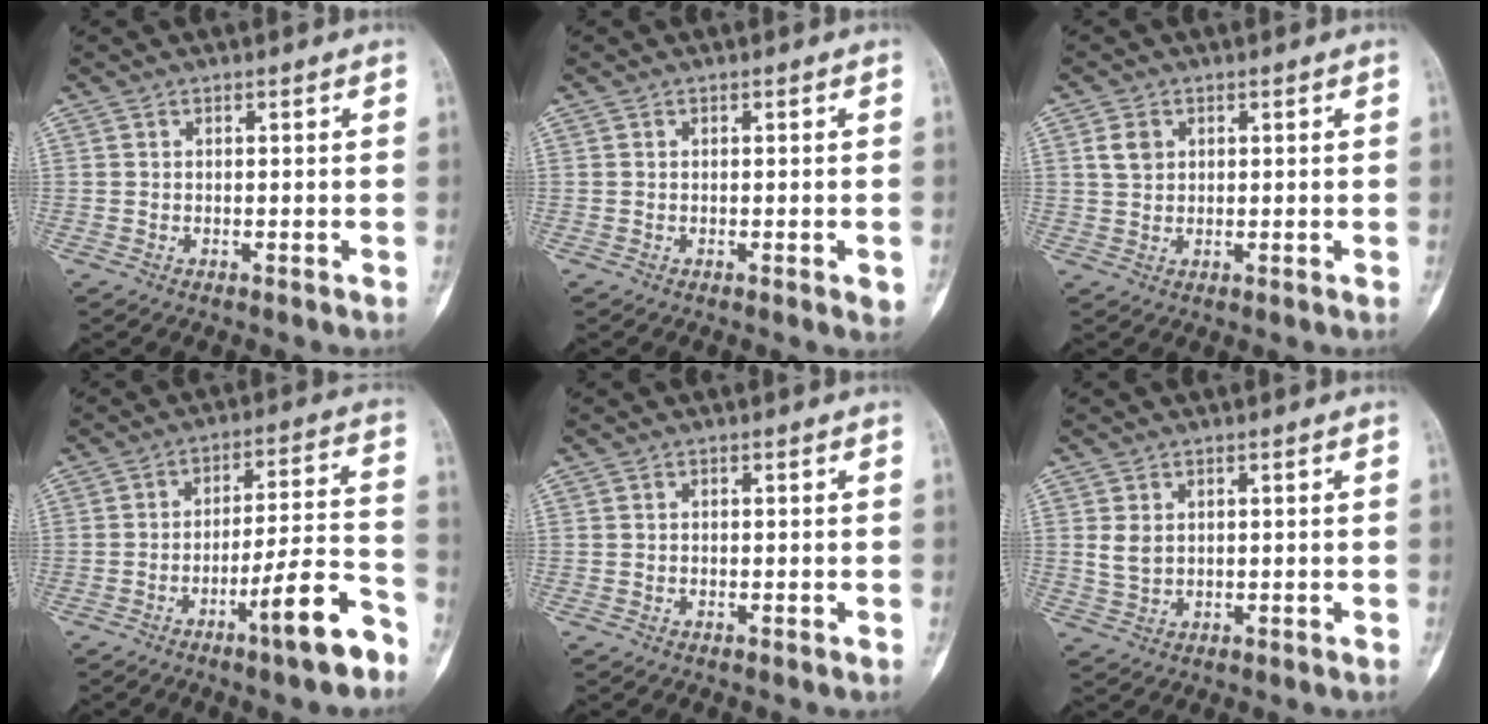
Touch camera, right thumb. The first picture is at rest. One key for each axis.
{"total": 1.7, "fx": -0.5, "fy": 0.4, "fz": 1.6, "tx": -0.016, "ty": -0.003, "tz": -0.005}
{"total": 3.2, "fx": 1.2, "fy": 2.5, "fz": 1.7, "tx": -0.024, "ty": 0.001, "tz": 0.026}
{"total": 12.4, "fx": -7.4, "fy": 1.7, "fz": 9.8, "tx": -0.144, "ty": 0.058, "tz": -0.116}
{"total": 0.0}
{"total": 3.0, "fx": 0.8, "fy": 2.2, "fz": 1.9, "tx": -0.029, "ty": -0.002, "tz": 0.021}